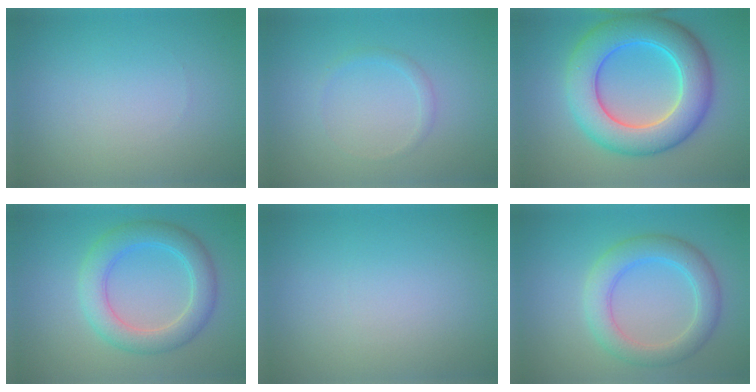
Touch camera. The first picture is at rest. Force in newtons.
{"total": 0.9, "press": 0.9, "slide": 0.0}
{"total": 9.0, "press": 9.0, "slide": 0.2}
{"total": 4.6, "press": 4.6, "slide": 0.2}
{"total": 0.0}
{"total": 4.3, "press": 4.3, "slide": 0.2}